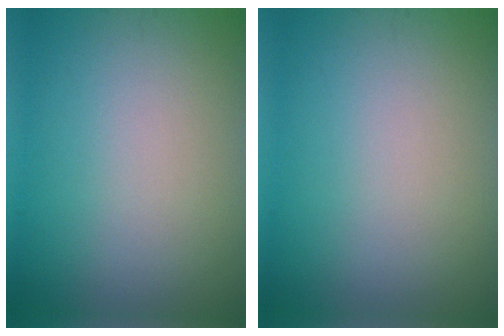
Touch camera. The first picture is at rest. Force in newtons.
{"total": 0.0}